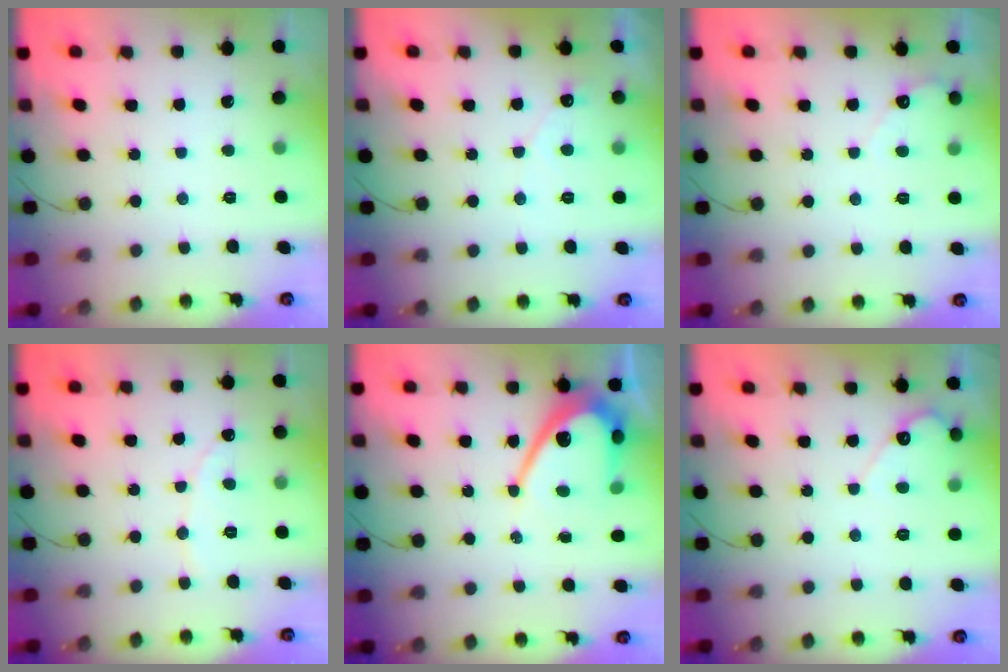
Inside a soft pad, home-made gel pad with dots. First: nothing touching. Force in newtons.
{"total": 2.5, "press": 2.5, "slide": 0.1}
{"total": 2.2, "press": 2.2, "slide": 0.1}
{"total": 1.7, "press": 1.7, "slide": 0.1}
{"total": 10.8, "press": 10.8, "slide": 1.0}
{"total": 4.0, "press": 4.0, "slide": 0.4}